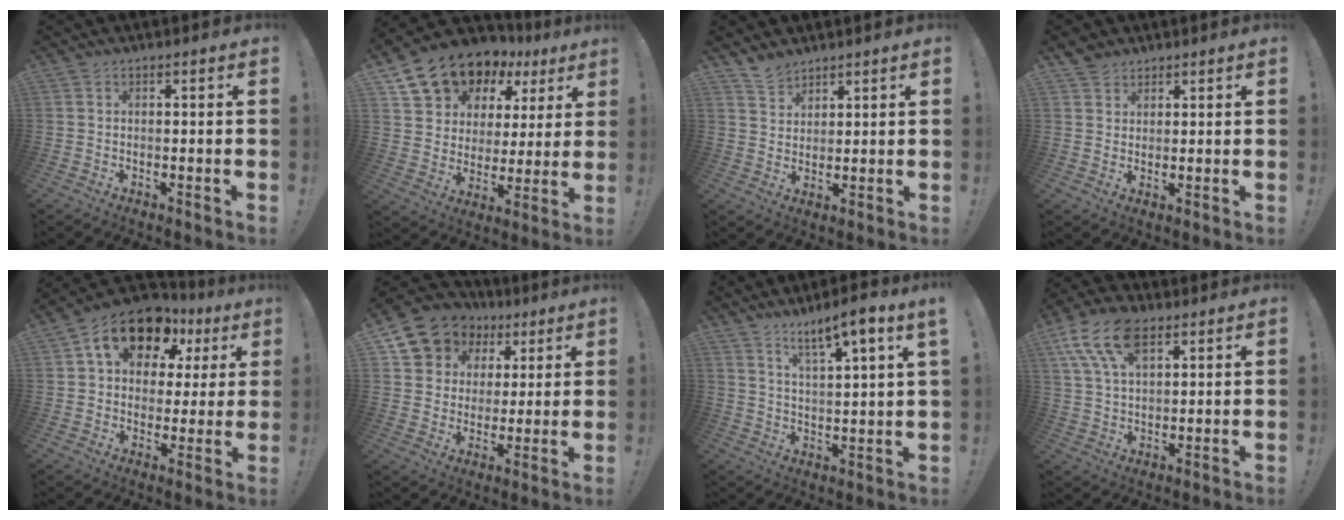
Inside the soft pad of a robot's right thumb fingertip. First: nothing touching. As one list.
[{"total": 13.8, "force": [9.7, 8.6, 4.6], "torque": [-0.075, -0.073, 0.188]}, {"total": 5.1, "force": [4.4, 2.3, 0.9], "torque": [-0.019, -0.027, 0.086]}, {"total": 3.8, "force": [3.0, 2.3, 0.5], "torque": [-0.007, -0.016, 0.056]}, {"total": 15.9, "force": [8.4, 9.9, 9.1], "torque": [-0.144, -0.043, 0.149]}, {"total": 10.5, "force": [5.1, 8.9, 2.4], "torque": [-0.034, -0.039, 0.106]}, {"total": 8.0, "force": [6.1, -0.2, 5.2], "torque": [-0.076, -0.042, 0.094]}, {"total": 14.2, "force": [7.2, 7.7, 9.5], "torque": [-0.180, -0.020, 0.132]}]